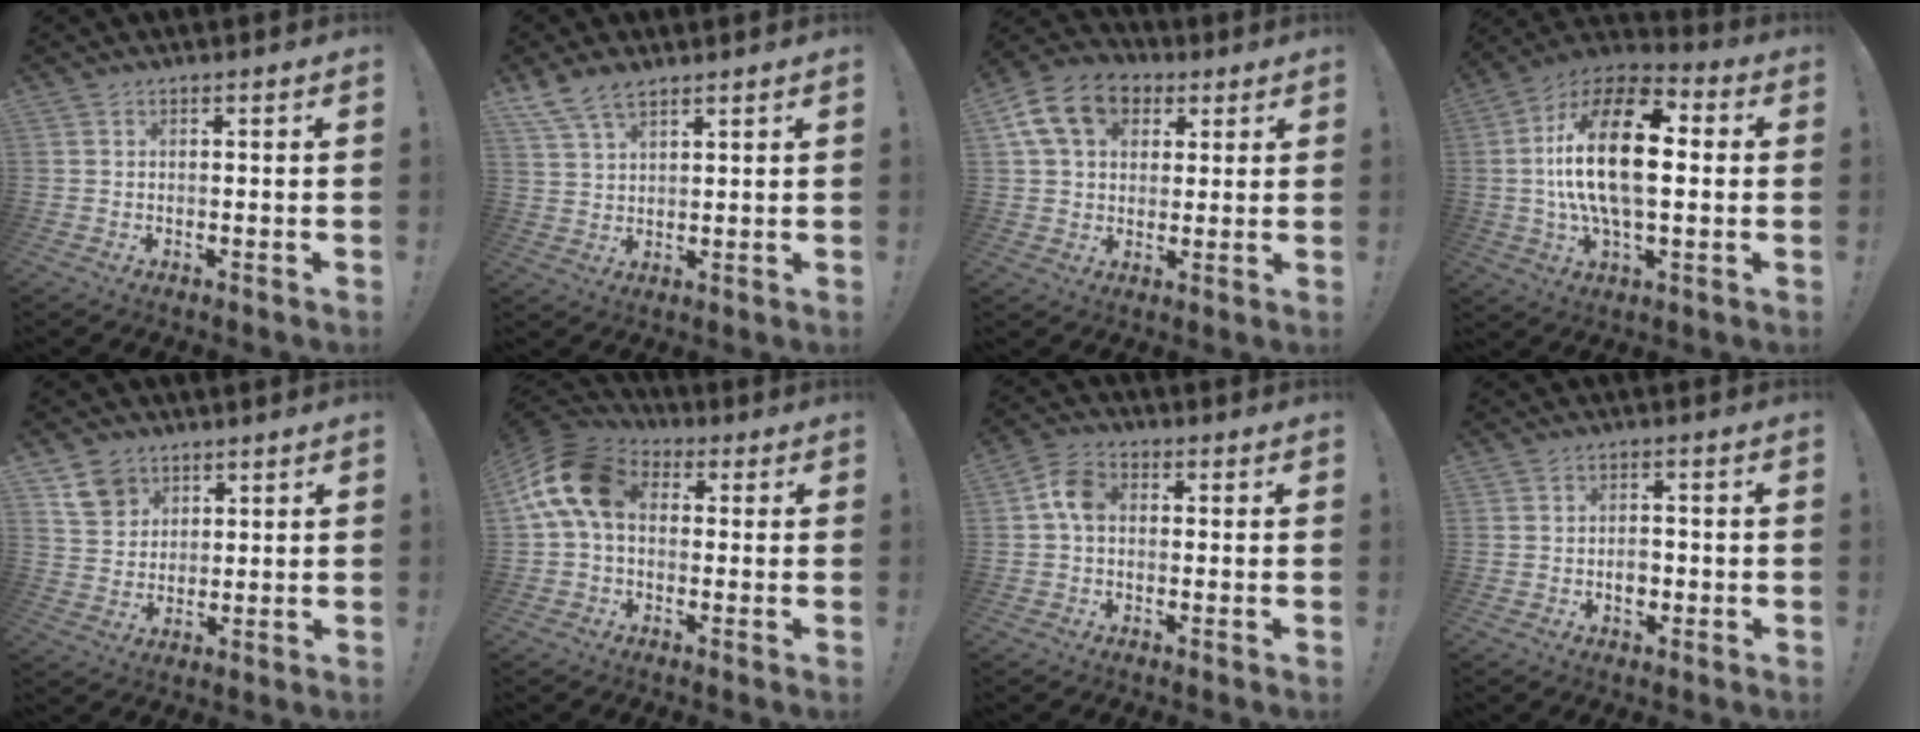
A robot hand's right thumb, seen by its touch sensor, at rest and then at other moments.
{"total": 7.2, "force": [5.5, 3.2, 3.4], "torque": [-0.078, -0.020, 0.109]}
{"total": 15.3, "force": [5.8, 11.3, 8.6], "torque": [-0.141, -0.013, 0.111]}
{"total": 23.1, "force": [1.6, 10.9, 20.3], "torque": [-0.368, 0.011, 0.019]}
{"total": 8.2, "force": [5.0, 6.1, 2.2], "torque": [-0.027, -0.027, 0.099]}
{"total": 15.0, "force": [2.3, 10.0, 11.0], "torque": [-0.220, 0.018, 0.045]}
{"total": 7.0, "force": [0.1, 4.8, 5.1], "torque": [-0.098, 0.016, 0.005]}
{"total": 3.9, "force": [-1.2, 2.9, 2.4], "torque": [-0.023, 0.002, -0.023]}